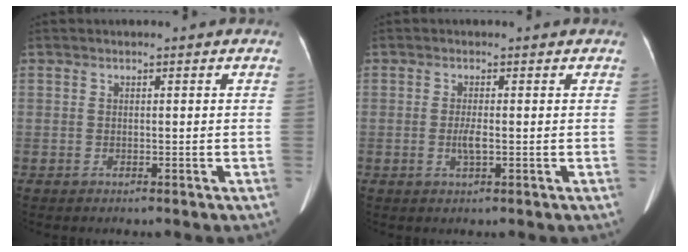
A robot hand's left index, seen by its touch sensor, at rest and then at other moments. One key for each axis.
{"total": 1.8, "fx": -0.2, "fy": 0.2, "fz": 1.8, "tx": -0.036, "ty": -0.001, "tz": -0.003}